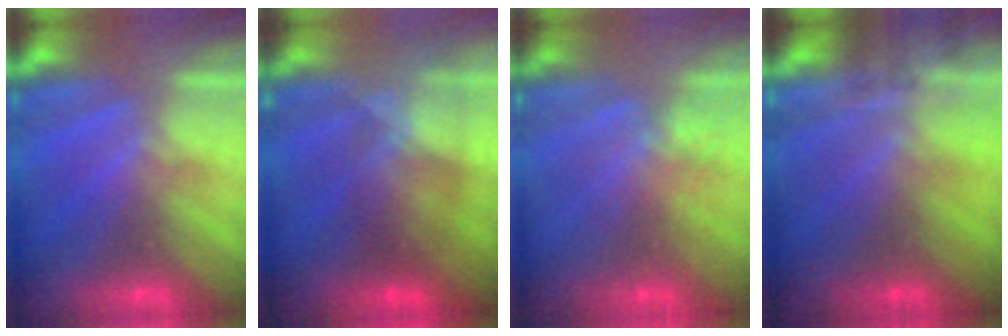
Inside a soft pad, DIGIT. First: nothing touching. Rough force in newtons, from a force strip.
{"total": 6.9}
{"total": 4.5}
{"total": 7.9}